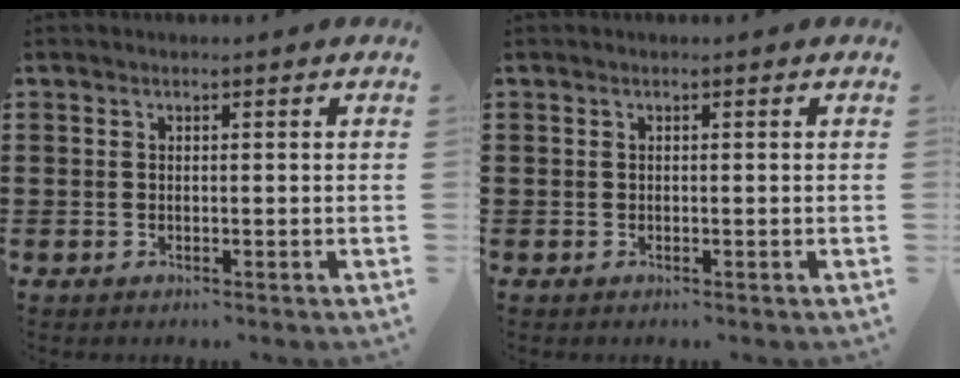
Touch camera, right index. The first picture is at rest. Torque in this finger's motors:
{"motor_torque": [-0.65, 1.27, 0.00, 0.00]}